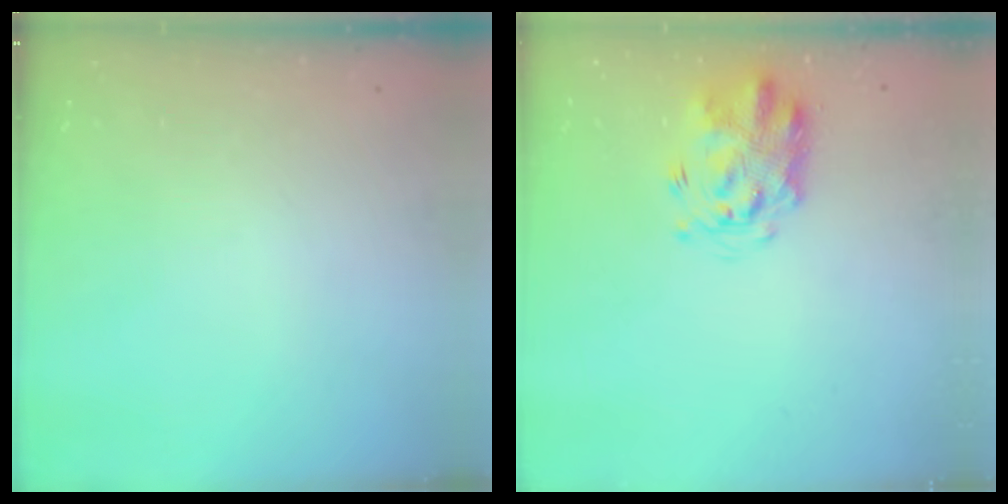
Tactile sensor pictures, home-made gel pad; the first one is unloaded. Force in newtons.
{"total": 3.8, "press": 3.7, "slide": 0.7}